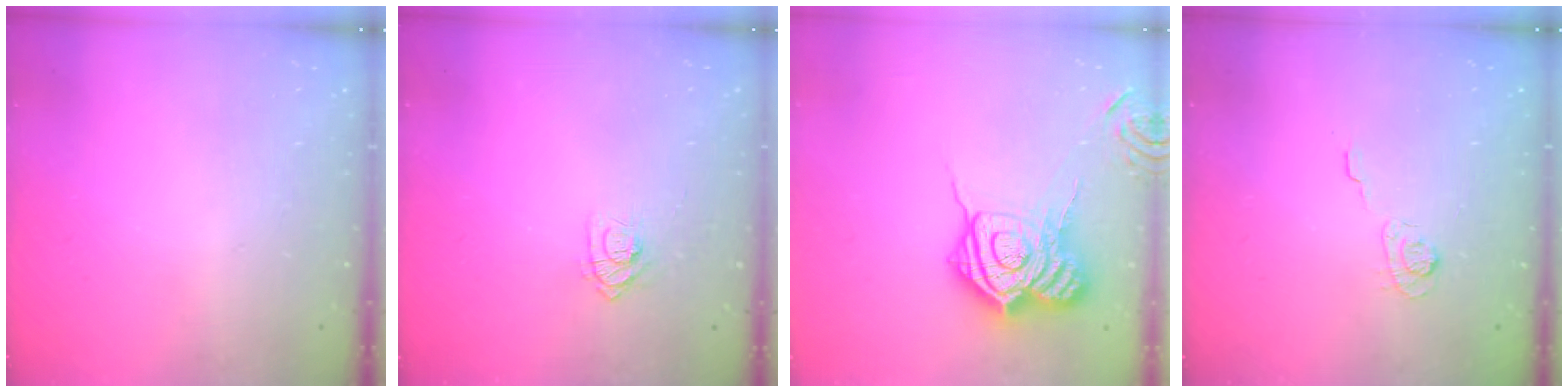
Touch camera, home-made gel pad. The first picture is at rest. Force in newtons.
{"total": 6.5, "press": 6.5, "slide": 0.8}
{"total": 20.2, "press": 20.1, "slide": 1.2}
{"total": 3.3, "press": 2.9, "slide": 1.6}